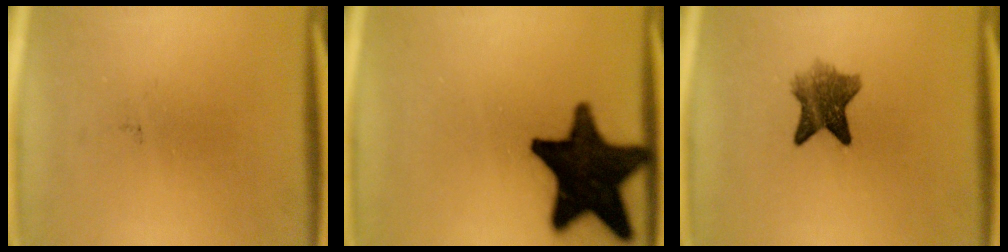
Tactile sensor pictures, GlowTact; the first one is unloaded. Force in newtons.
{"total": 19.3}
{"total": 6.5}